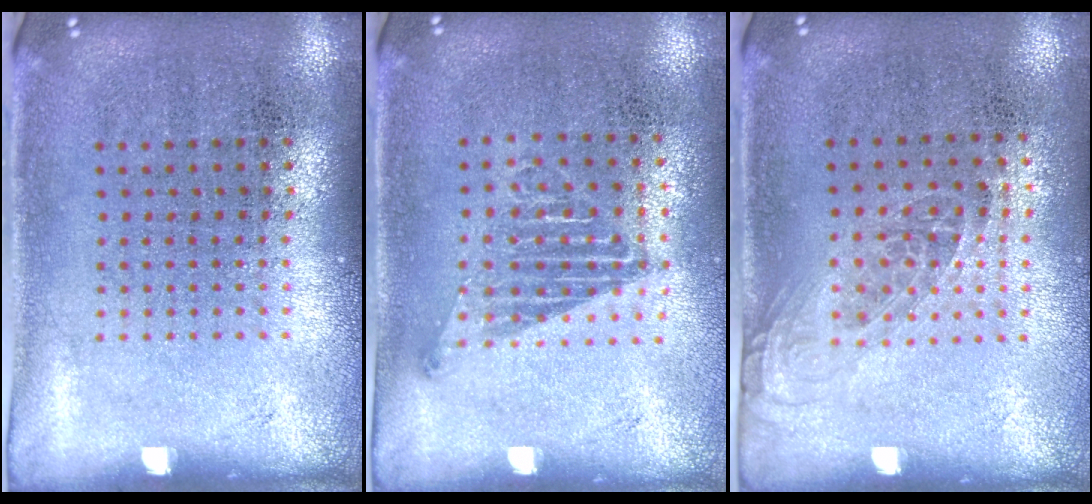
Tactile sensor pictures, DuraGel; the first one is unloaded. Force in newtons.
{"total": 1.1, "press": 1.0, "slide": 0.5}
{"total": 1.2, "press": 1.0, "slide": 0.7}